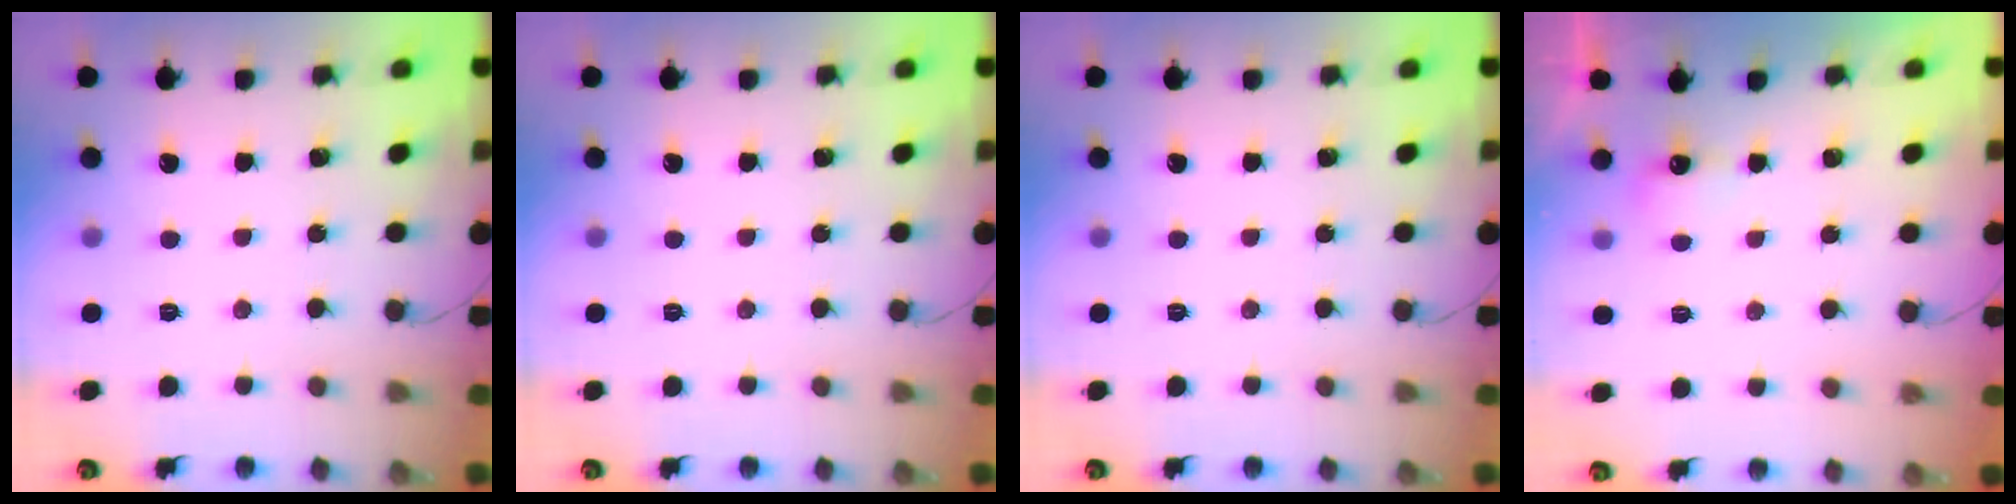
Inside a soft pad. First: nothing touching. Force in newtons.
{"total": 0.0}
{"total": 0.0}
{"total": 3.4, "press": 3.3, "slide": 0.8}